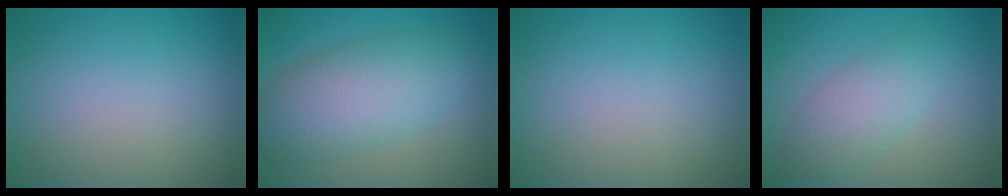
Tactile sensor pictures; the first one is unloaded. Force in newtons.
{"total": 6.9, "press": 6.9, "slide": 0.4}
{"total": 0.0}
{"total": 3.5, "press": 3.5, "slide": 0.1}